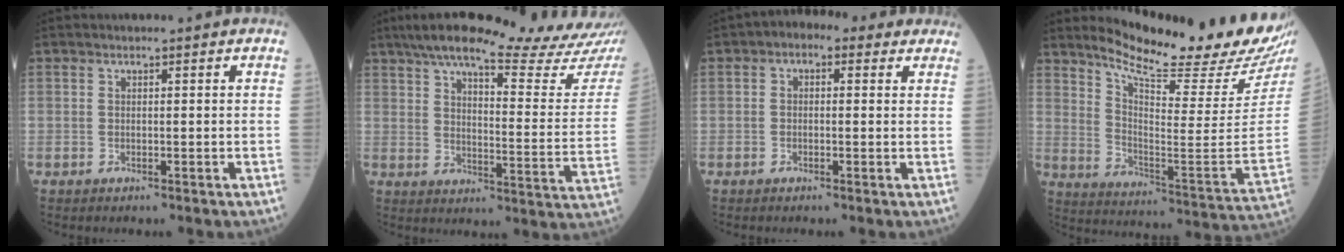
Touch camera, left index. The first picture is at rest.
{"total": 27.8, "force": [24.0, 1.1, 14.1], "torque": [-0.213, -0.057, 0.302]}
{"total": 4.7, "force": [2.3, 2.8, 3.0], "torque": [-0.038, 0.031, 0.023]}
{"total": 23.8, "force": [20.6, 1.2, 11.8], "torque": [-0.190, -0.094, 0.283]}